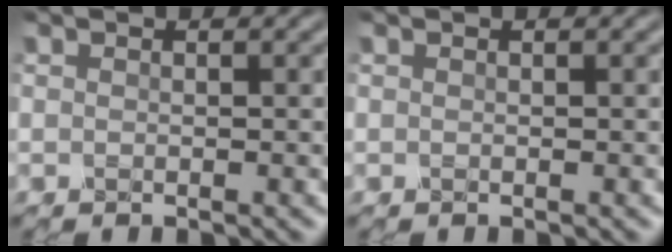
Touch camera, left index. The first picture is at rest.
{"total": 0.0}